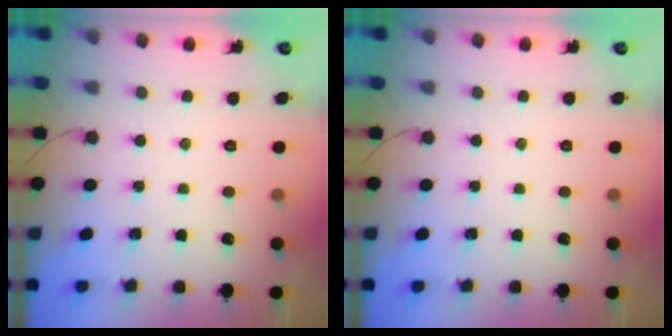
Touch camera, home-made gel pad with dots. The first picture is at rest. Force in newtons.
{"total": 0.0}